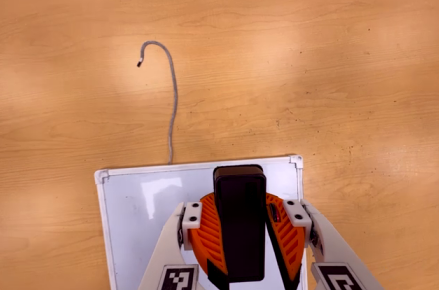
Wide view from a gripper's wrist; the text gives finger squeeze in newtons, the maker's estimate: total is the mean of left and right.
{"total": 12.2, "left": 11.7, "right": 12.7}